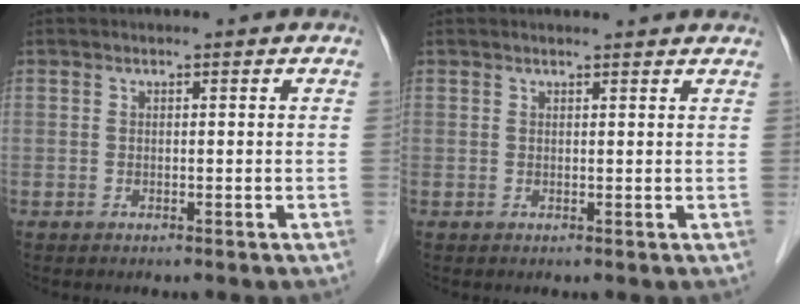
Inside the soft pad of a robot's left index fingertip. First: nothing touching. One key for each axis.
{"total": 4.4, "fx": 4.2, "fy": 0.4, "fz": 1.2, "tx": -0.015, "ty": 0.011, "tz": 0.038}